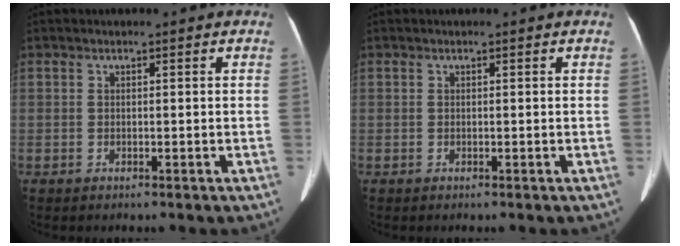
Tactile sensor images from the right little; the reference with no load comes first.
{"total": 0.0}